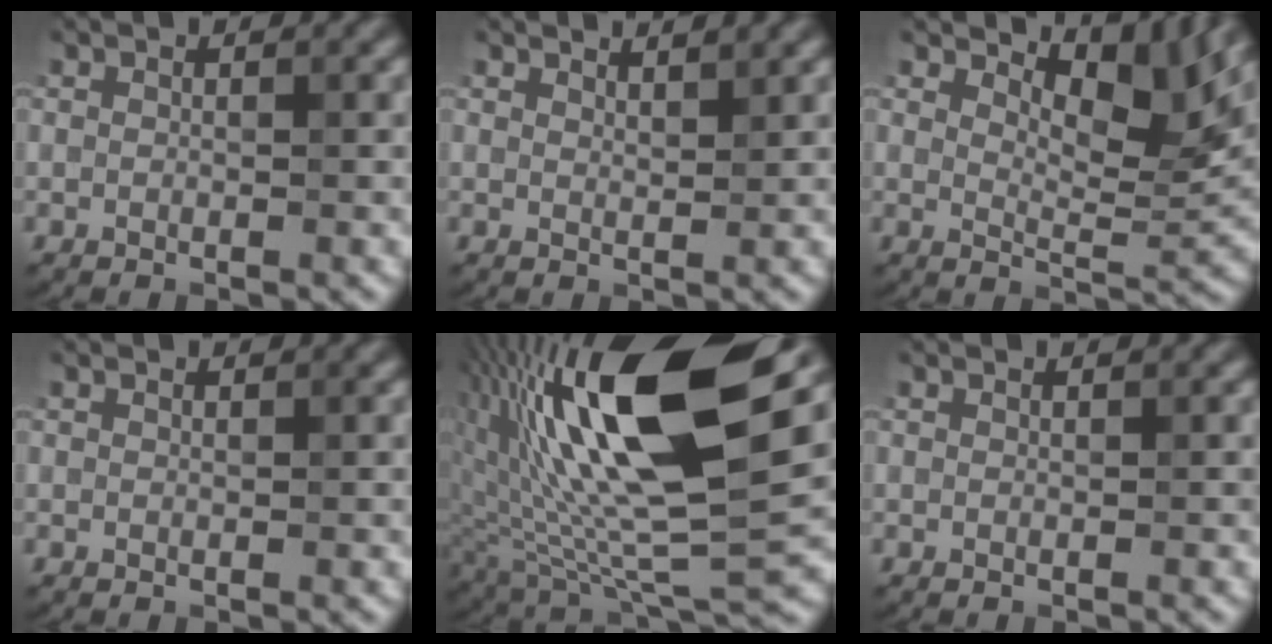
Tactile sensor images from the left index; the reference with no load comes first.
{"total": 1.8, "force": [1.7, 0.1, 0.4], "torque": [-0.001, 0.004, 0.021]}
{"total": 6.2, "force": [4.1, 2.0, 4.1], "torque": [-0.060, -0.001, 0.060]}
{"total": 0.0}
{"total": 17.6, "force": [5.2, 6.1, 15.7], "torque": [-0.286, 0.006, 0.084]}
{"total": 0.0}